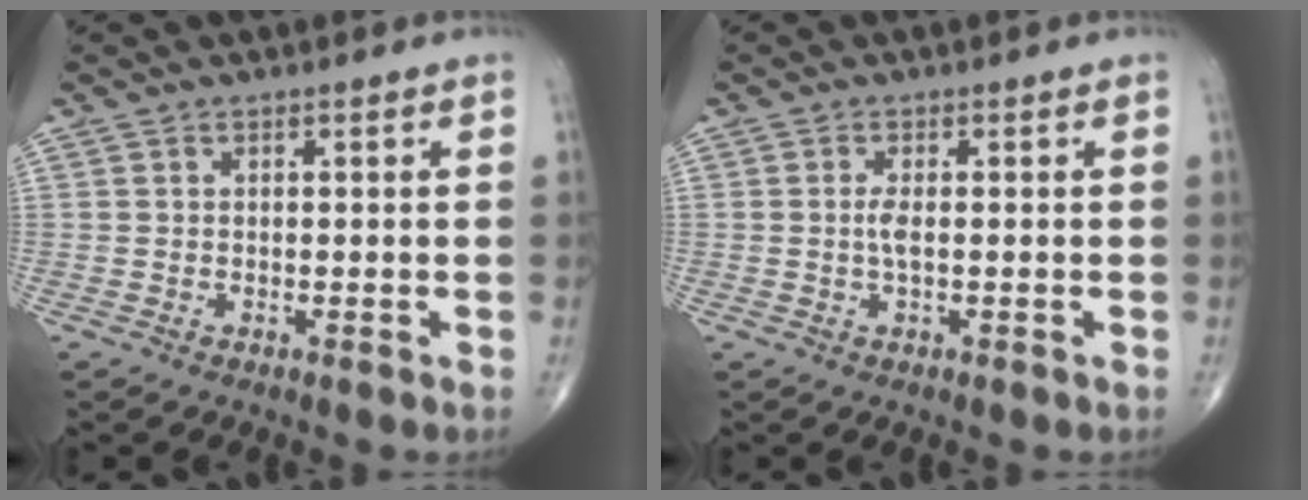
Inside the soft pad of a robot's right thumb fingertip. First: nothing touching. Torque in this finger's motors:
{"motor_torque": [1.15, 0.81, 0.33, -0.47, -0.03]}